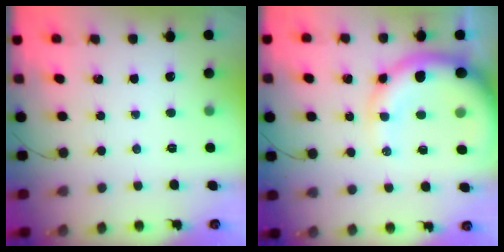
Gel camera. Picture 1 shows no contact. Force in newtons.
{"total": 15.1, "press": 14.7, "slide": 3.2}